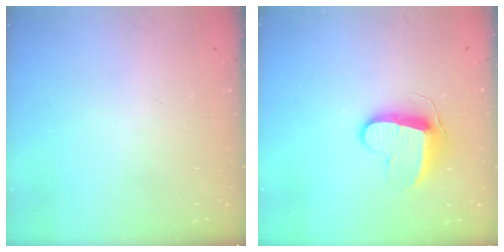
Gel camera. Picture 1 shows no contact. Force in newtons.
{"total": 9.6, "press": 9.6, "slide": 0.2}